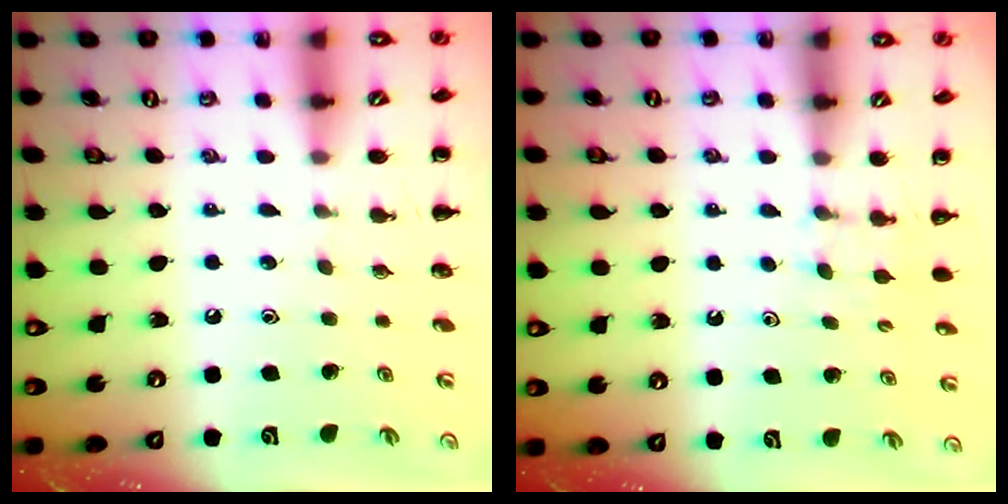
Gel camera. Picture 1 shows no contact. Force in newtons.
{"total": 2.6, "press": 2.4, "slide": 1.0}